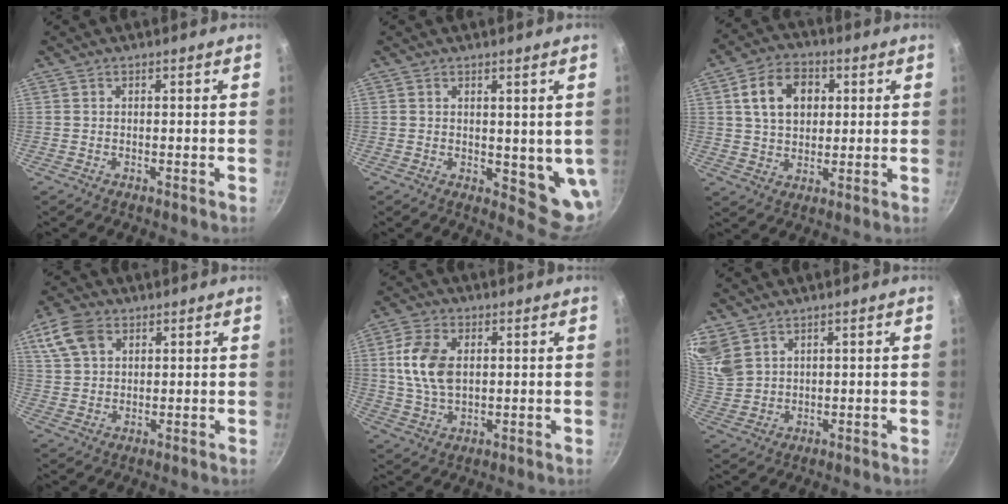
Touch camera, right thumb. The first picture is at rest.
{"total": 7.3, "force": [1.5, 3.9, 6.0], "torque": [-0.065, -0.025, 0.028]}
{"total": 11.0, "force": [2.8, 7.9, 7.1], "torque": [-0.099, 0.008, 0.043]}
{"total": 8.4, "force": [3.9, 5.6, 4.9], "torque": [-0.093, 0.003, 0.073]}
{"total": 10.1, "force": [1.8, 6.4, 7.7], "torque": [-0.137, -0.001, 0.034]}
{"total": 8.1, "force": [5.6, 4.9, 3.2], "torque": [-0.056, -0.012, 0.125]}